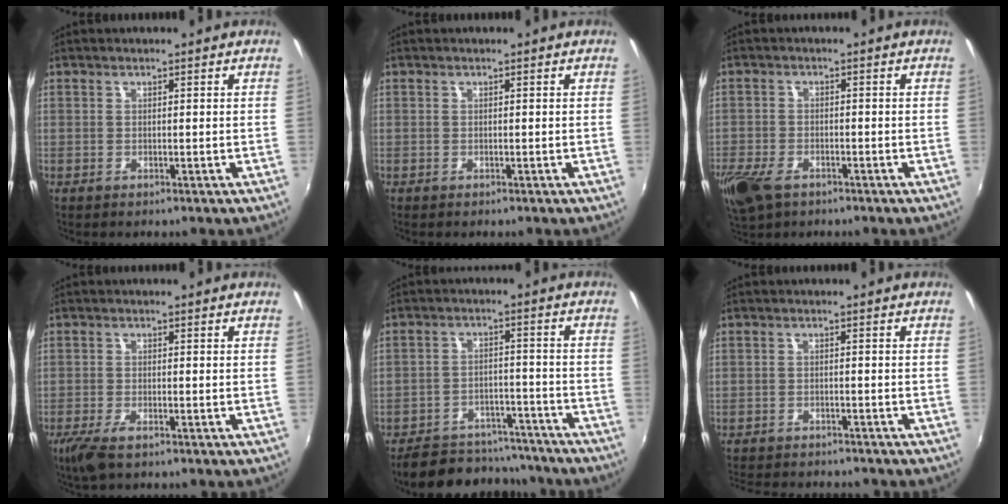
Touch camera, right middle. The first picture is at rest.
{"total": 0.0}
{"total": 9.2, "force": [-5.7, 5.1, 5.1], "torque": [-0.141, -0.028, -0.108]}
{"total": 4.8, "force": [-3.1, 1.3, 3.3], "torque": [-0.081, -0.018, -0.059]}
{"total": 16.9, "force": [-14.6, 6.3, 5.7], "torque": [-0.129, 0.018, -0.192]}
{"total": 9.1, "force": [-8.4, 2.1, 3.1], "torque": [-0.079, -0.019, -0.127]}